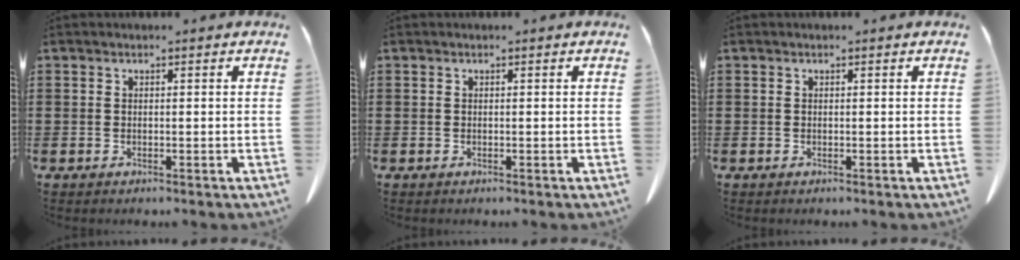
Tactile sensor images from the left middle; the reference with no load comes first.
{"total": 0.0}
{"total": 0.0}